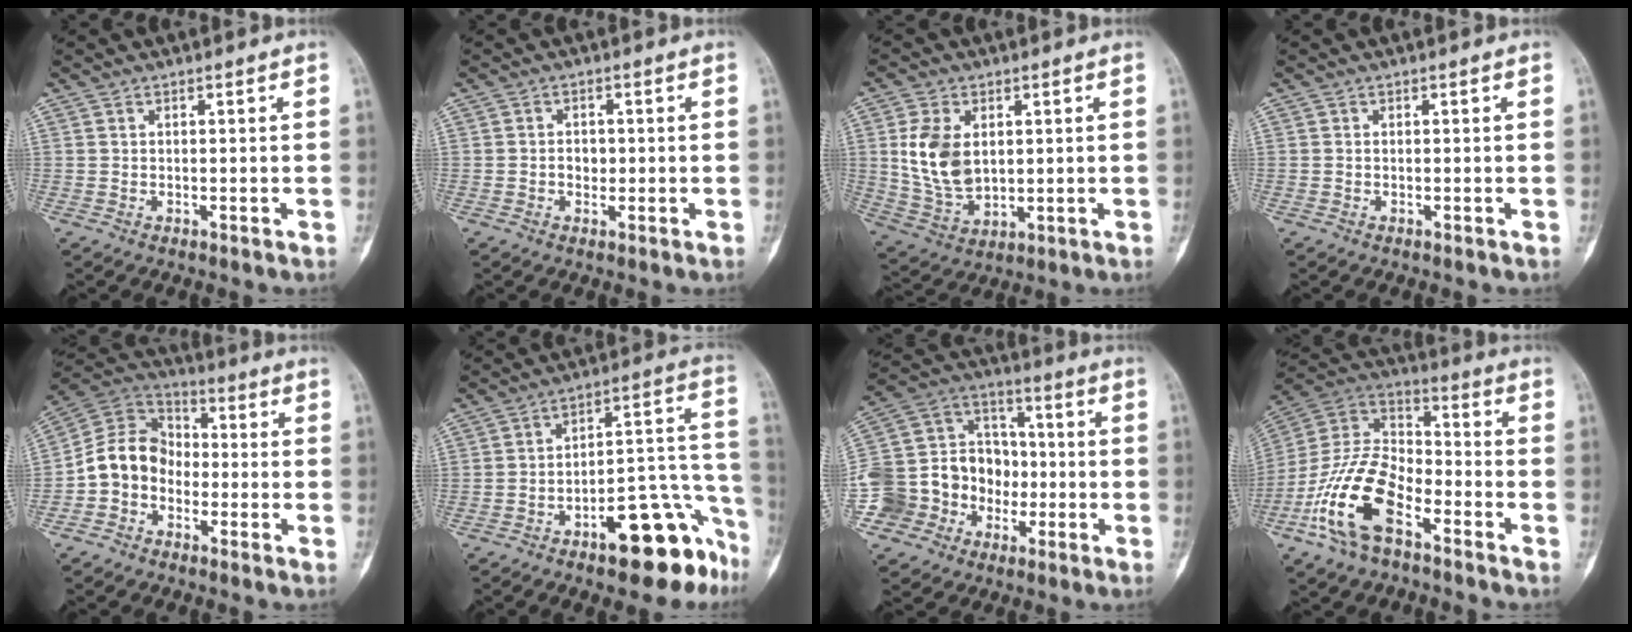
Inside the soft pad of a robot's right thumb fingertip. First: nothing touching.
{"total": 2.1, "force": [-0.2, 1.7, 1.1], "torque": [-0.002, 0.003, -0.006]}
{"total": 11.1, "force": [2.2, 7.2, 8.2], "torque": [-0.148, -0.013, 0.055]}
{"total": 0.0}
{"total": 10.5, "force": [-2.8, 8.7, 5.1], "torque": [-0.073, 0.049, -0.068]}
{"total": 17.5, "force": [-10.6, 6.5, 12.3], "torque": [-0.091, 0.107, -0.152]}
{"total": 18.1, "force": [-5.6, 15.8, 7.0], "torque": [-0.107, 0.084, -0.091]}
{"total": 17.5, "force": [-8.8, 8.8, 12.3], "torque": [-0.231, 0.057, -0.179]}